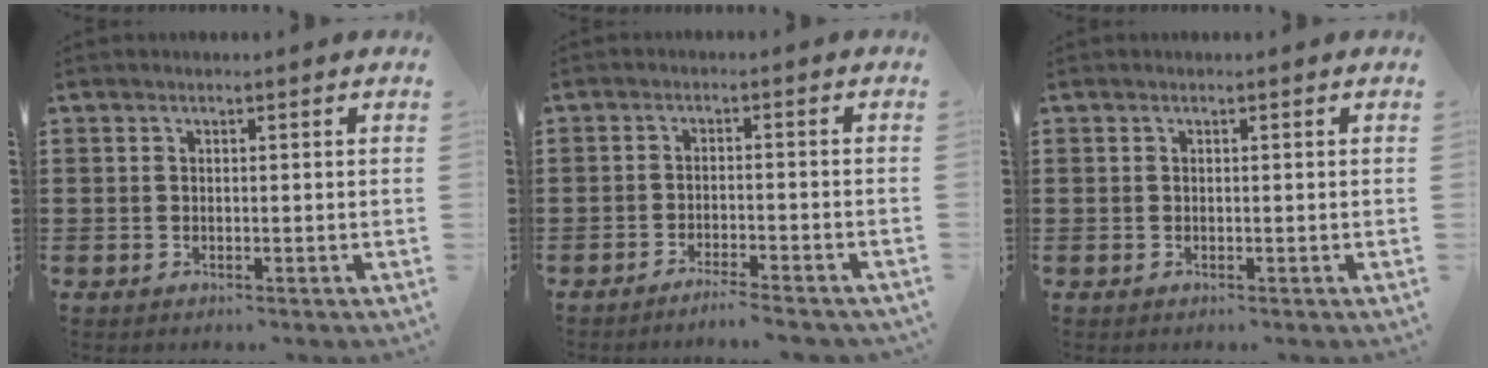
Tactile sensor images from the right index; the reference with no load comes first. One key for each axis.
{"total": 2.7, "fx": -2.6, "fy": -0.3, "fz": 0.6, "tx": -0.012, "ty": -0.001, "tz": -0.053}
{"total": 0.0}